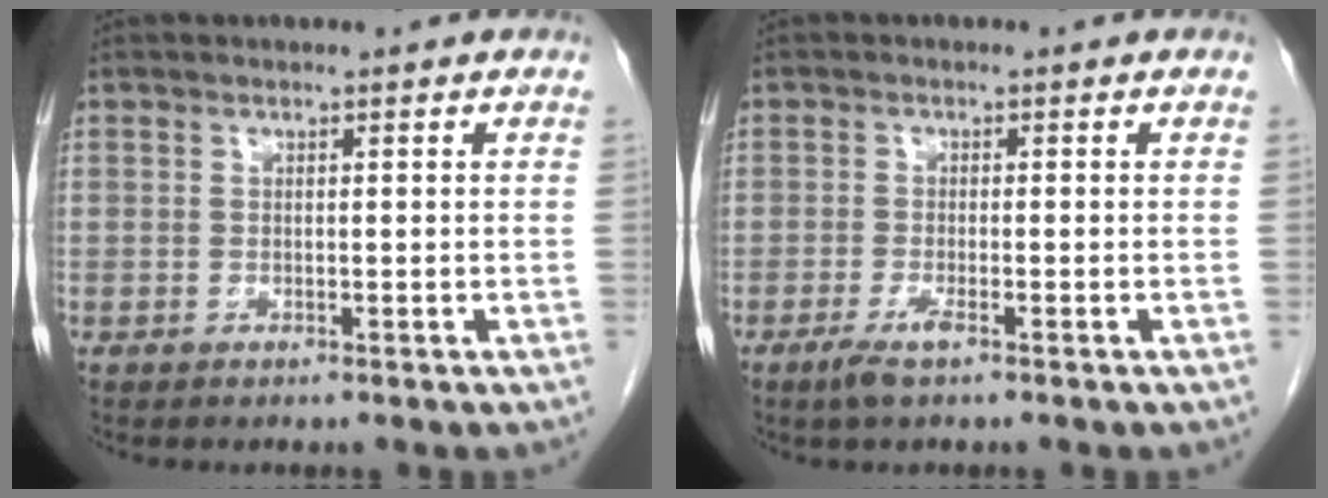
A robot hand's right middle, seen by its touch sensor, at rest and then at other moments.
{"total": 2.5, "force": [-1.5, 0.1, 2.0], "torque": [-0.045, -0.006, -0.031]}